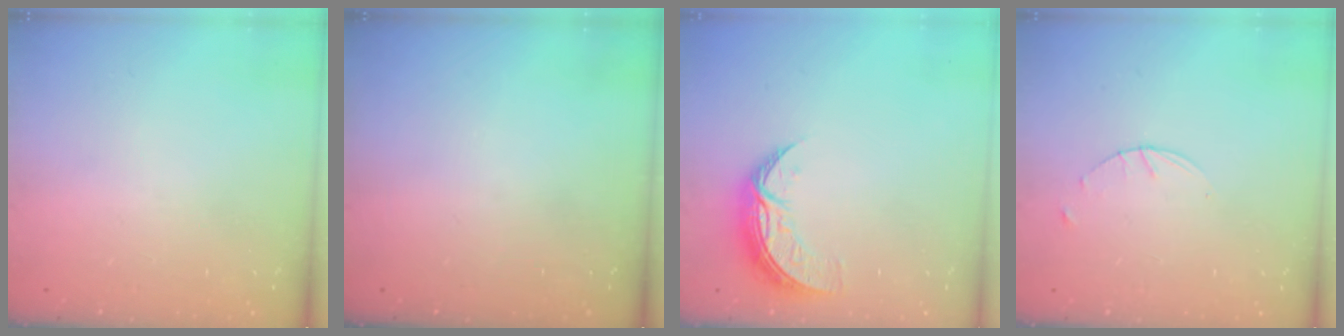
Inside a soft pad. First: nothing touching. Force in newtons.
{"total": 0.0}
{"total": 8.4, "press": 8.4, "slide": 0.4}
{"total": 1.6, "press": 1.6, "slide": 0.2}